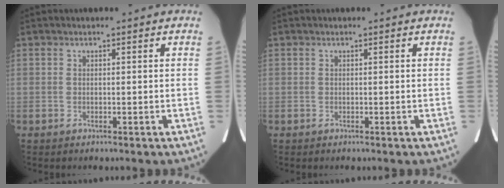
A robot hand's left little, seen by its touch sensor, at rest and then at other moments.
{"total": 0.0}